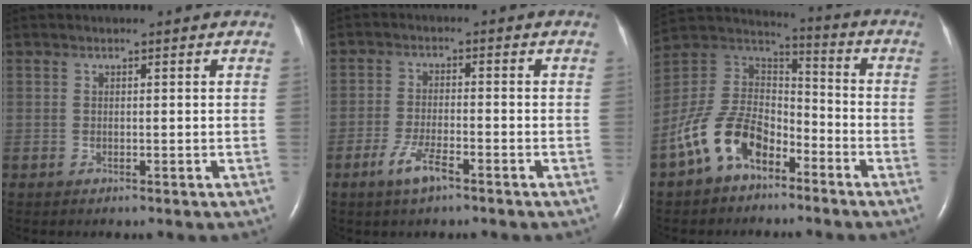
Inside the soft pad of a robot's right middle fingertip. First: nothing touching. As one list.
[{"total": 4.6, "force": [-2.9, 0.9, 3.5], "torque": [-0.078, -0.004, -0.055]}, {"total": 12.6, "force": [-7.0, 6.9, 7.8], "torque": [-0.178, 0.016, -0.140]}]